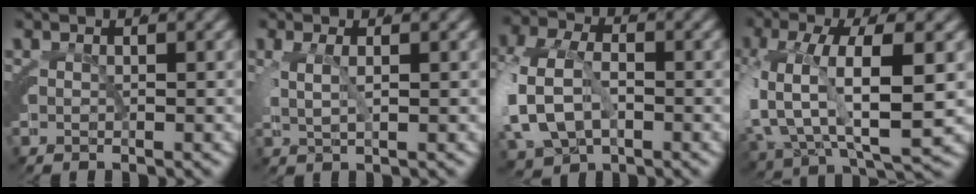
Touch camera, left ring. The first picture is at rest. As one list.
[{"total": 1.1, "force": [0.1, 0.9, 0.7], "torque": [-0.025, -0.006, 0.006]}, {"total": 7.2, "force": [-1.6, 6.1, 3.5], "torque": [-0.107, -0.021, -0.023]}, {"total": 9.4, "force": [-1.5, 6.3, 6.8], "torque": [-0.167, -0.024, -0.017]}]